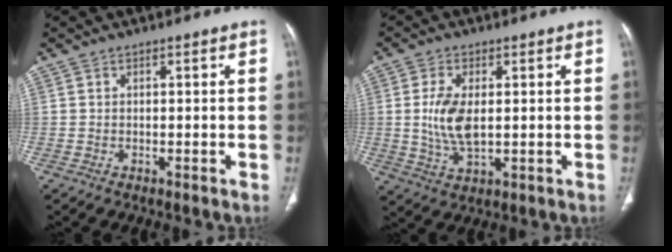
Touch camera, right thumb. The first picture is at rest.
{"total": 8.1, "force": [0.6, 4.0, 7.0], "torque": [-0.149, -0.010, 0.017]}